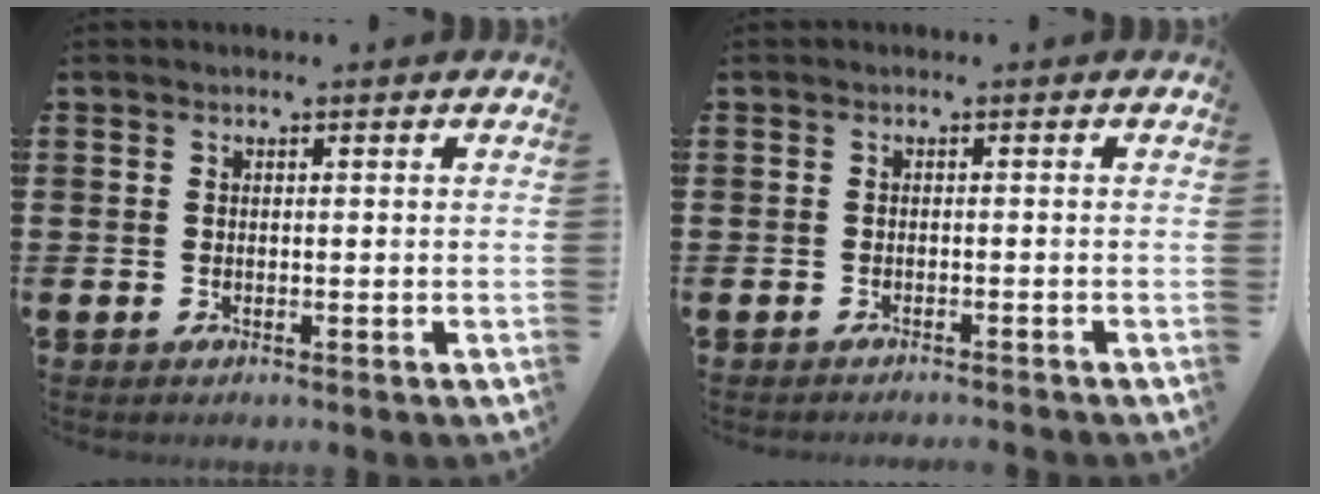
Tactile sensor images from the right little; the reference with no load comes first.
{"total": 0.7, "force": [-0.7, -0.2, 0.0], "torque": [0.000, -0.001, -0.014]}